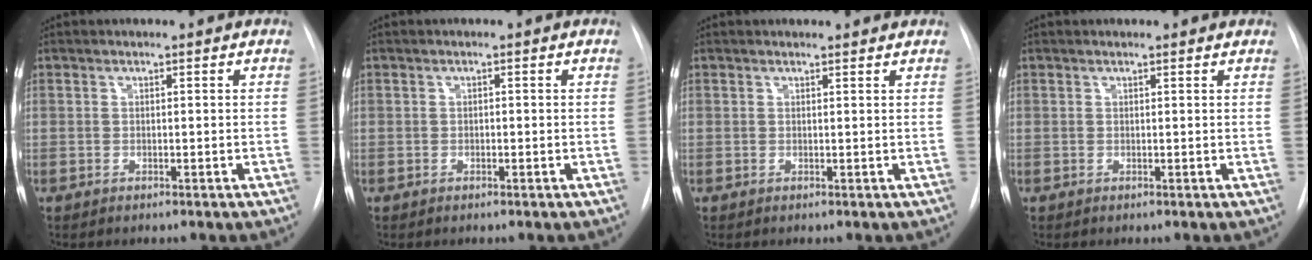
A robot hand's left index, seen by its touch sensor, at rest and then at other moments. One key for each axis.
{"total": 1.1, "fx": -1.1, "fy": 0.2, "fz": 0.1, "tx": 0.004, "ty": -0.003, "tz": -0.021}
{"total": 2.4, "fx": 2.2, "fy": 0.7, "fz": 0.4, "tx": -0.006, "ty": 0.009, "tz": 0.015}
{"total": 1.4, "fx": 1.2, "fy": 0.6, "fz": 0.5, "tx": -0.010, "ty": 0.010, "tz": 0.002}